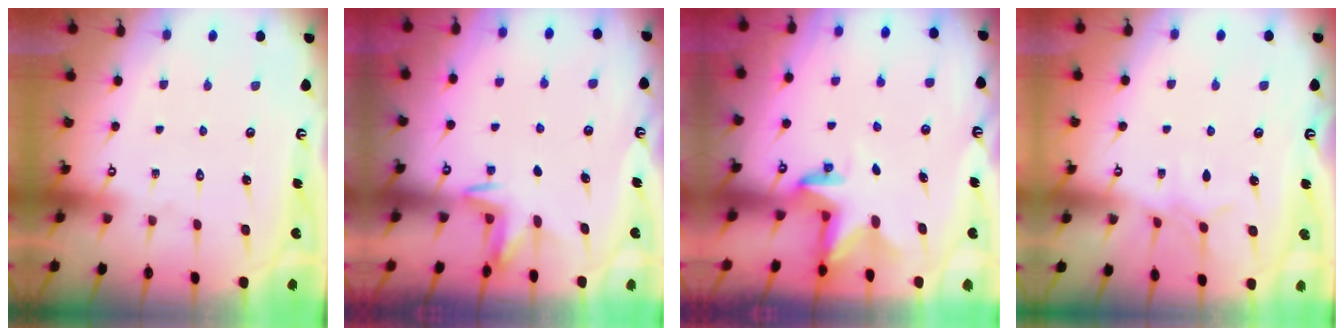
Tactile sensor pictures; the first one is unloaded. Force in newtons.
{"total": 2.7, "press": 2.7, "slide": 0.4}
{"total": 3.0, "press": 3.0, "slide": 0.1}
{"total": 4.5, "press": 4.5, "slide": 0.6}